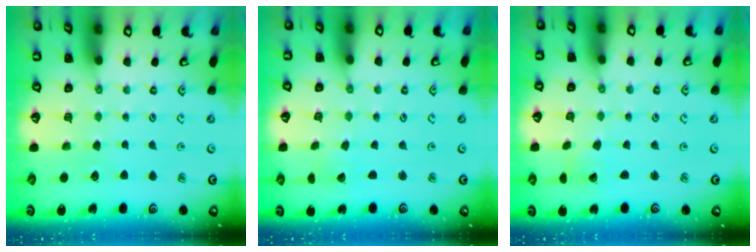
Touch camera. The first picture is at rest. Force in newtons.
{"total": 1.0, "press": 1.0, "slide": 0.1}
{"total": 2.4, "press": 2.4, "slide": 0.1}